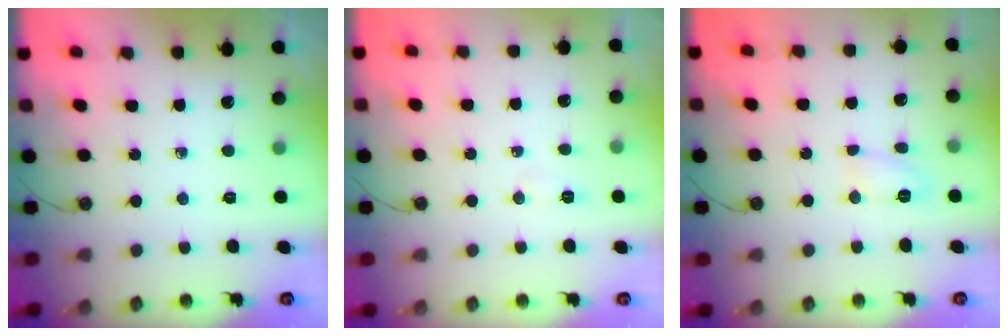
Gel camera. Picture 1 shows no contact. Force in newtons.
{"total": 5.0, "press": 3.7, "slide": 3.3}
{"total": 4.8, "press": 4.8, "slide": 0.4}